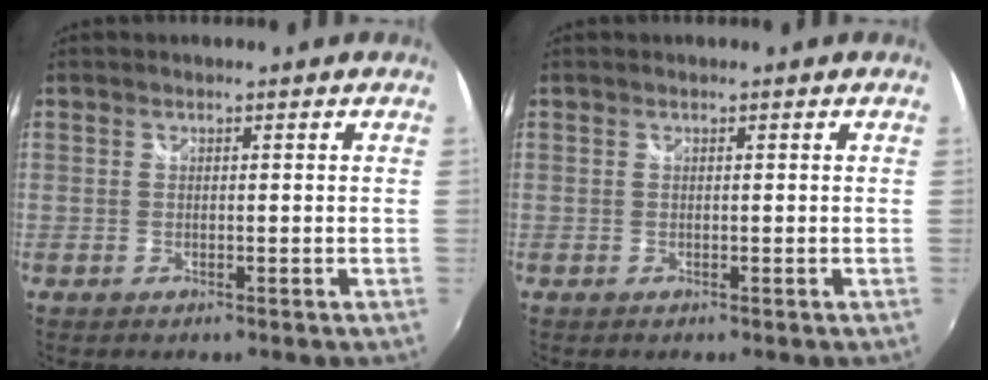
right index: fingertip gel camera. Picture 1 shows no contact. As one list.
[{"total": 0.0}]